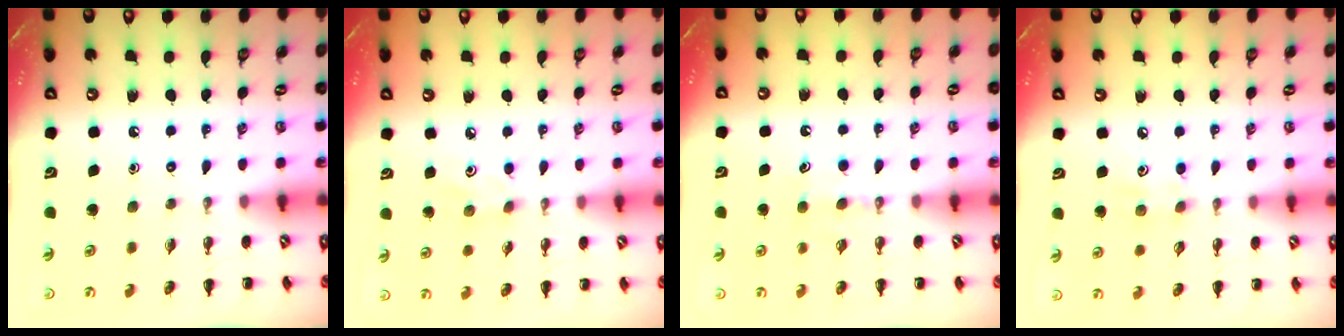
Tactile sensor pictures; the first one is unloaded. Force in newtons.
{"total": 2.9, "press": 2.8, "slide": 0.8}
{"total": 4.6, "press": 4.4, "slide": 1.2}
{"total": 5.2, "press": 5.1, "slide": 1.3}